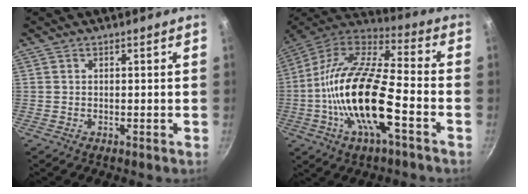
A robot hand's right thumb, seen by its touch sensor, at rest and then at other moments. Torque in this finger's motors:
{"motor_torque": [0.47, 2.04, 2.57, -0.22, 0.61]}